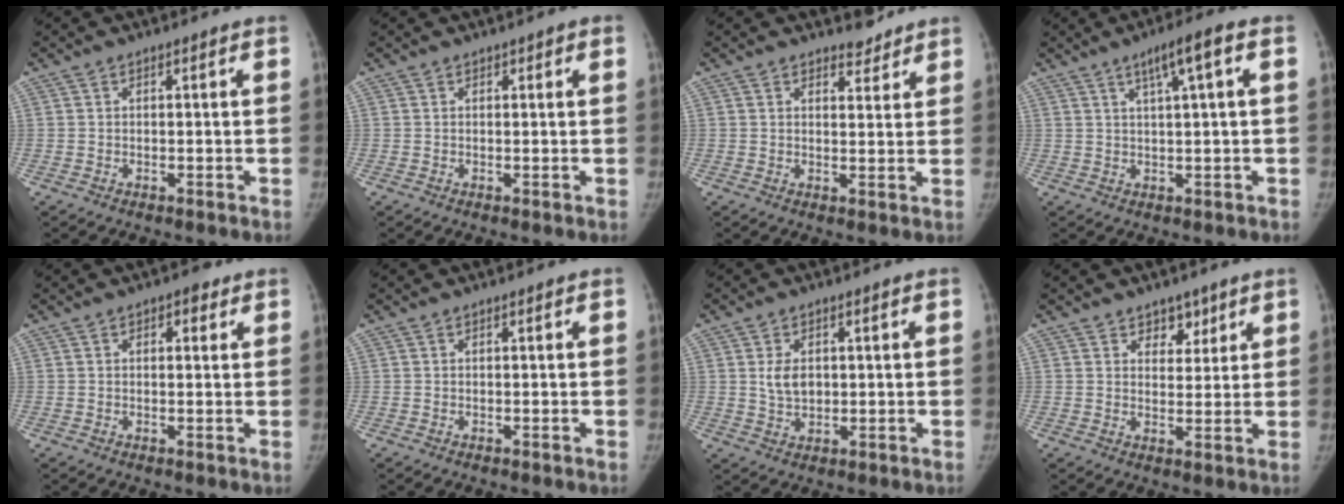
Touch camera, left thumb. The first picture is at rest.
{"total": 1.6, "force": [0.9, 0.5, 1.2], "torque": [-0.015, 0.005, 0.011]}
{"total": 3.4, "force": [2.9, 1.5, 0.8], "torque": [0.010, -0.021, 0.042]}
{"total": 6.3, "force": [2.6, 0.4, 5.8], "torque": [-0.100, 0.007, 0.042]}
{"total": 2.8, "force": [1.4, 1.5, 1.9], "torque": [-0.012, -0.001, 0.015]}
{"total": 0.0}
{"total": 4.8, "force": [0.8, 3.3, 3.4], "torque": [-0.048, -0.005, 0.020]}
{"total": 4.5, "force": [3.0, 3.0, 1.6], "torque": [0.010, -0.019, 0.047]}